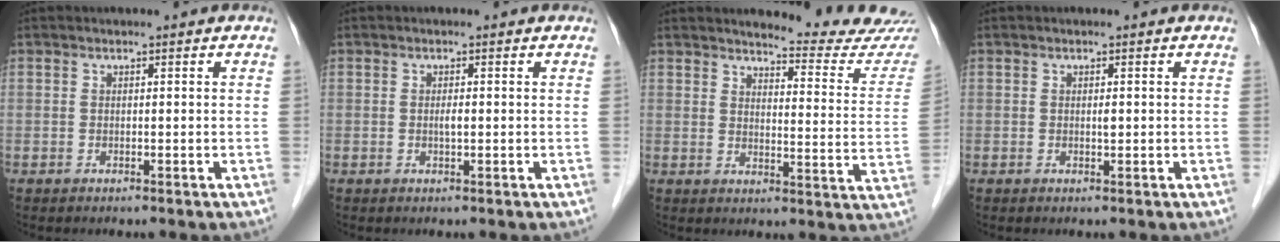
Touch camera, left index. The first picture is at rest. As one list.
[{"total": 1.0, "force": [0.0, 0.2, 1.0], "torque": [-0.016, -0.001, -0.001]}, {"total": 14.4, "force": [14.1, 0.0, 2.8], "torque": [-0.028, -0.096, 0.147]}, {"total": 0.7, "force": [0.1, 0.2, 0.6], "torque": [-0.010, -0.001, 0.000]}]